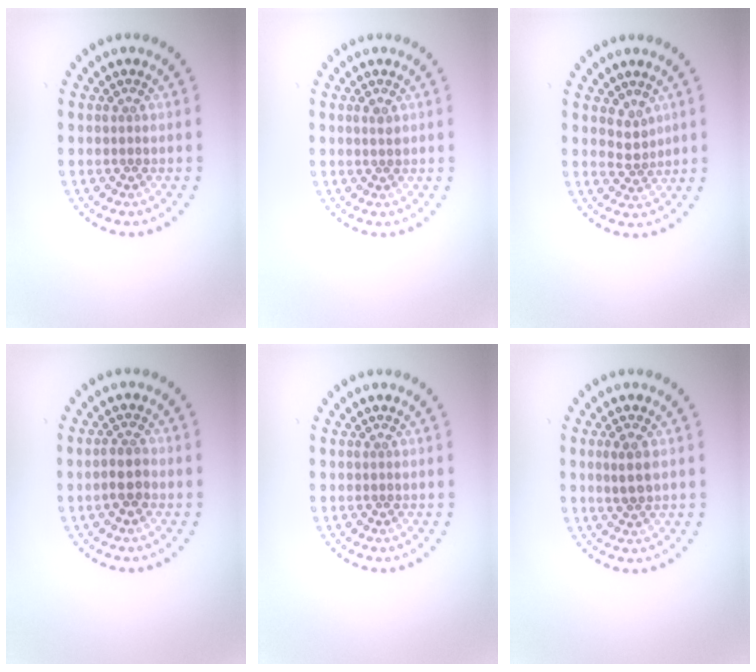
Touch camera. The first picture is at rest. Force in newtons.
{"total": 0.8, "press": 0.8, "slide": 0.1}
{"total": 1.8, "press": 1.3, "slide": 1.3}
{"total": 1.9, "press": 1.8, "slide": 0.7}
{"total": 0.0}
{"total": 1.6, "press": 1.6, "slide": 0.5}